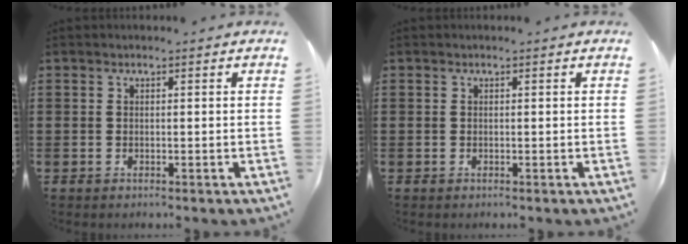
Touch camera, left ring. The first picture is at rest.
{"total": 0.0}